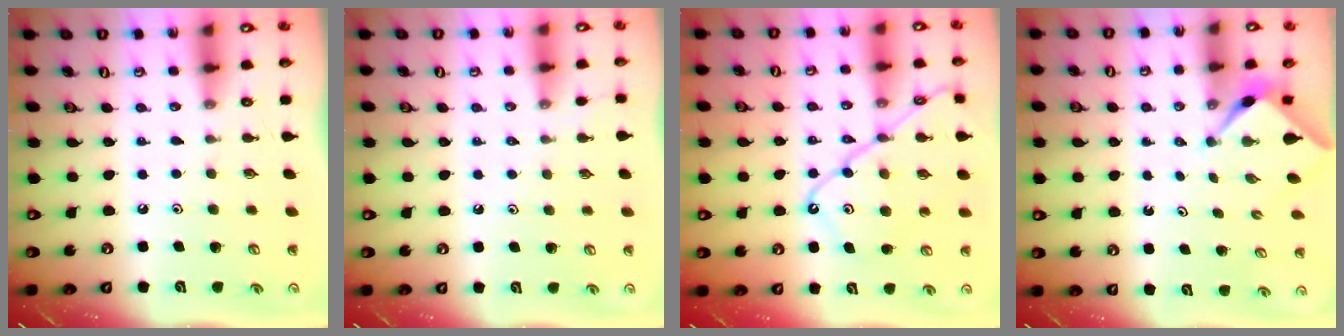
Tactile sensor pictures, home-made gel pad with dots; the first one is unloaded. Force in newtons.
{"total": 0.9, "press": 0.9, "slide": 0.2}
{"total": 13.9, "press": 13.9, "slide": 1.5}
{"total": 2.2, "press": 2.2, "slide": 0.2}